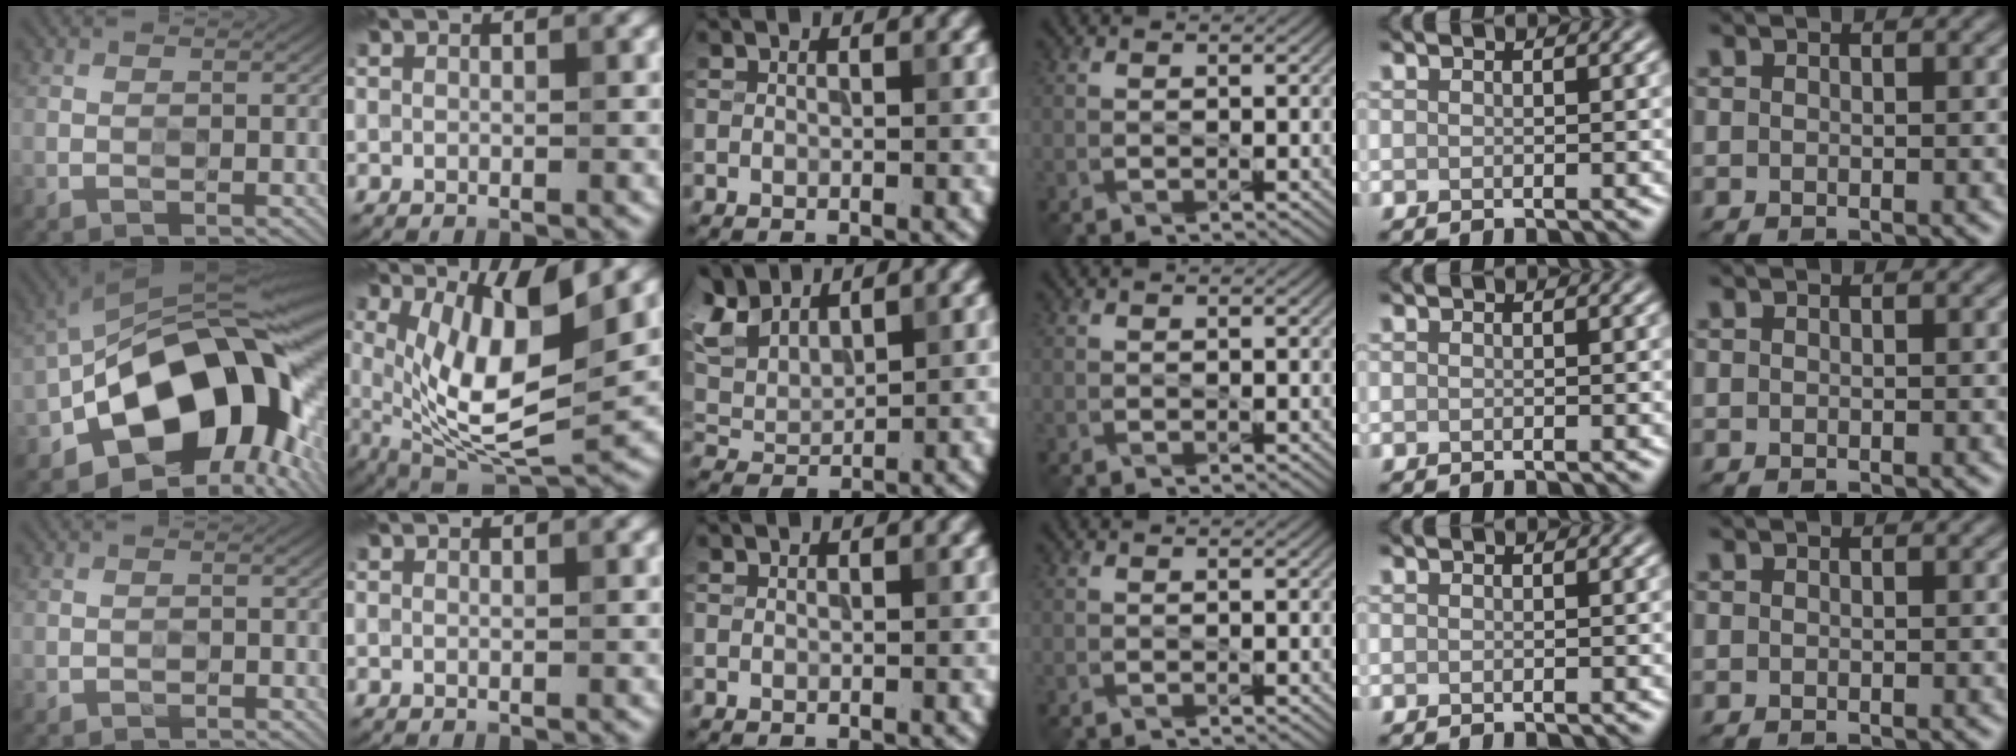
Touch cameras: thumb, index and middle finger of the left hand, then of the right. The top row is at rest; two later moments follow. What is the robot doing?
{"motion": "press", "object": "stopwatch"}